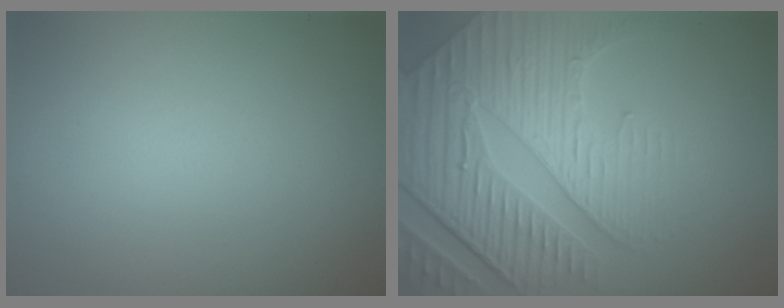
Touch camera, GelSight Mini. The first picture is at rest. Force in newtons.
{"total": 8.7, "press": 6.1, "slide": 6.2}